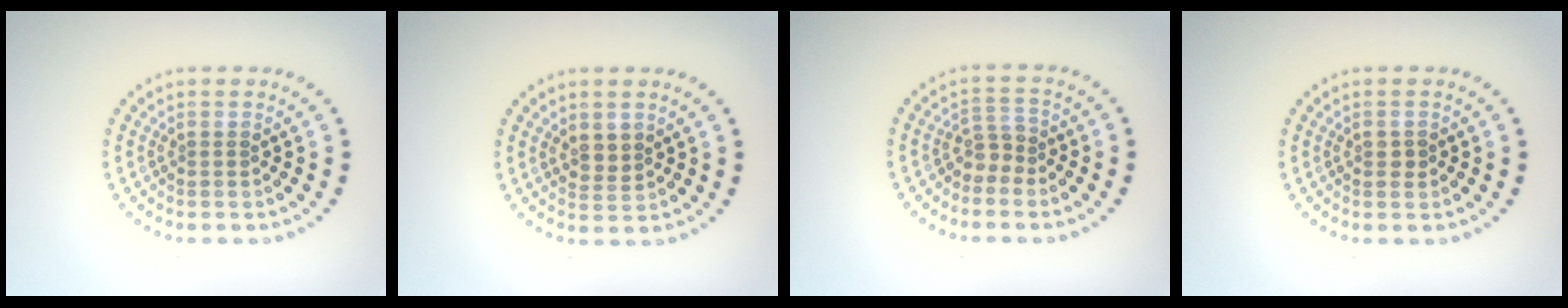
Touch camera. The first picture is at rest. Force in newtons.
{"total": 1.5, "press": 1.4, "slide": 0.7}
{"total": 2.0, "press": 1.3, "slide": 1.5}
{"total": 1.0, "press": 1.0, "slide": 0.2}